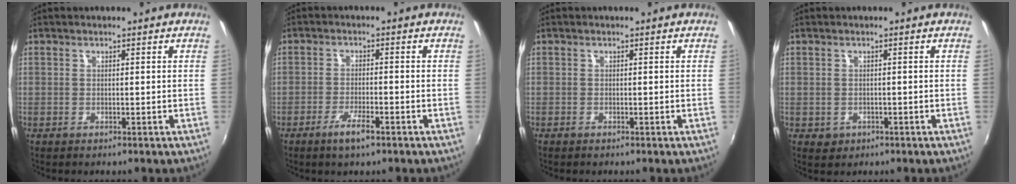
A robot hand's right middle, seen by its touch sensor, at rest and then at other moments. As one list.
[{"total": 4.4, "force": [-2.9, 0.8, 3.2], "torque": [-0.074, -0.007, -0.054]}, {"total": 0.0}, {"total": 2.1, "force": [-0.6, 1.8, 0.8], "torque": [-0.016, -0.003, -0.006]}]